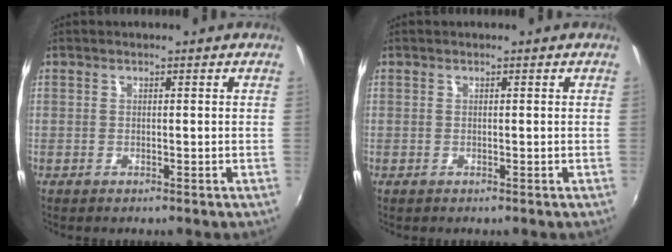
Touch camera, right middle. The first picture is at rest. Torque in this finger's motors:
{"motor_torque": [-0.04, 0.04, -0.01, 0.00]}